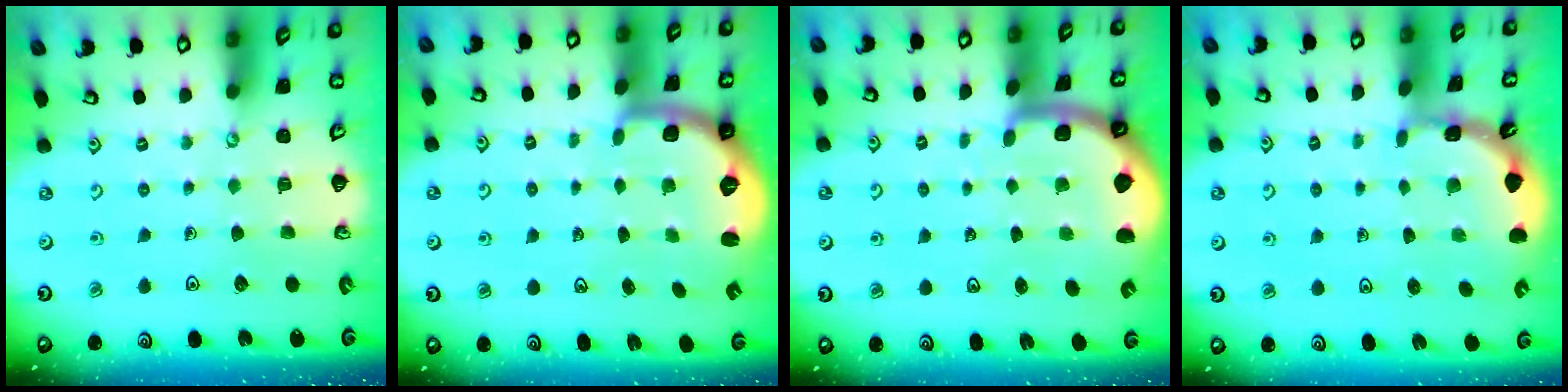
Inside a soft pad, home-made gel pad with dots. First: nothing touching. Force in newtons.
{"total": 1.7, "press": 1.6, "slide": 0.4}
{"total": 2.5, "press": 2.4, "slide": 0.5}
{"total": 1.8, "press": 1.8, "slide": 0.1}